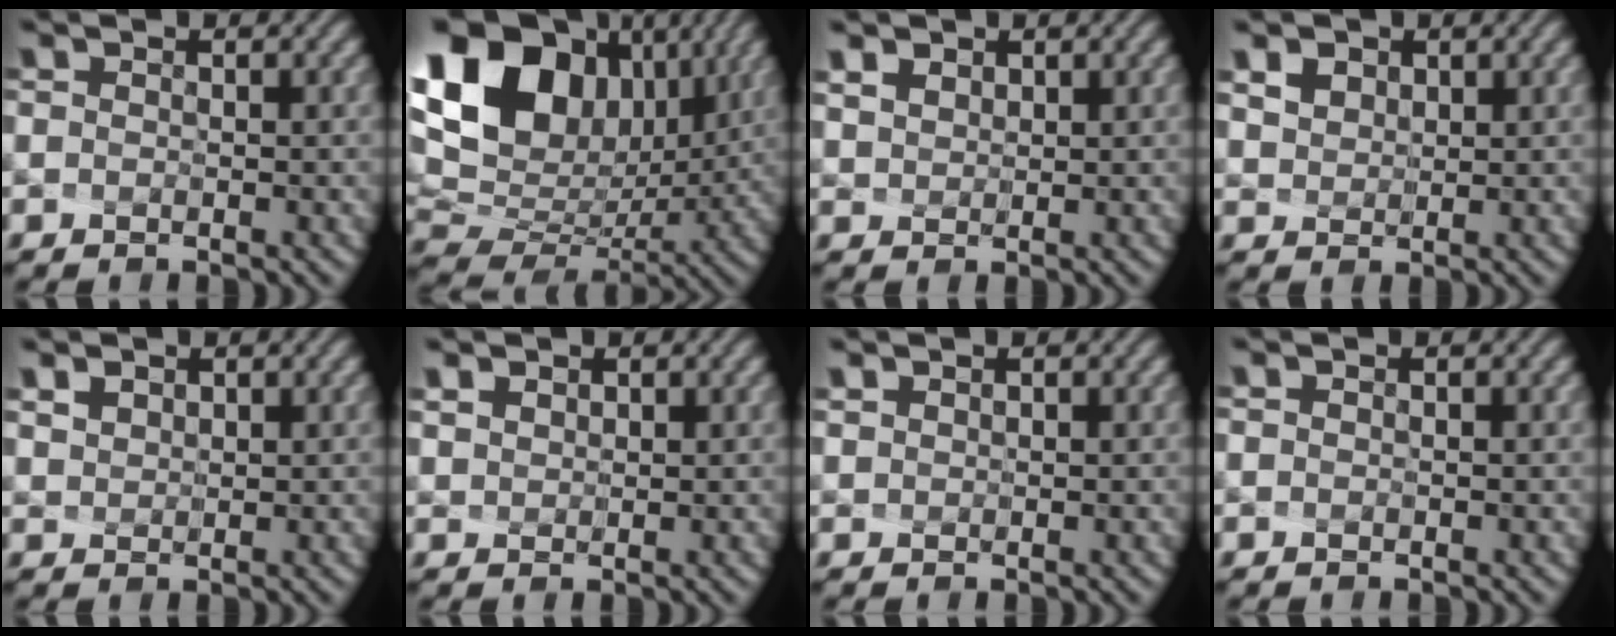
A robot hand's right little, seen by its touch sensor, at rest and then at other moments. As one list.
[{"total": 17.6, "force": [7.0, 12.2, 10.7], "torque": [-0.215, 0.049, 0.138]}, {"total": 2.6, "force": [2.1, 1.4, 0.9], "torque": [-0.033, 0.007, 0.042]}, {"total": 4.4, "force": [2.9, 2.8, 1.8], "torque": [-0.049, 0.010, 0.048]}, {"total": 2.6, "force": [2.0, 1.5, 0.9], "torque": [-0.033, 0.008, 0.038]}, {"total": 1.9, "force": [1.6, 0.9, 0.5], "torque": [-0.022, 0.010, 0.030]}, {"total": 1.2, "force": [1.0, 0.6, 0.2], "torque": [0.003, 0.014, 0.009]}, {"total": 0.0}]